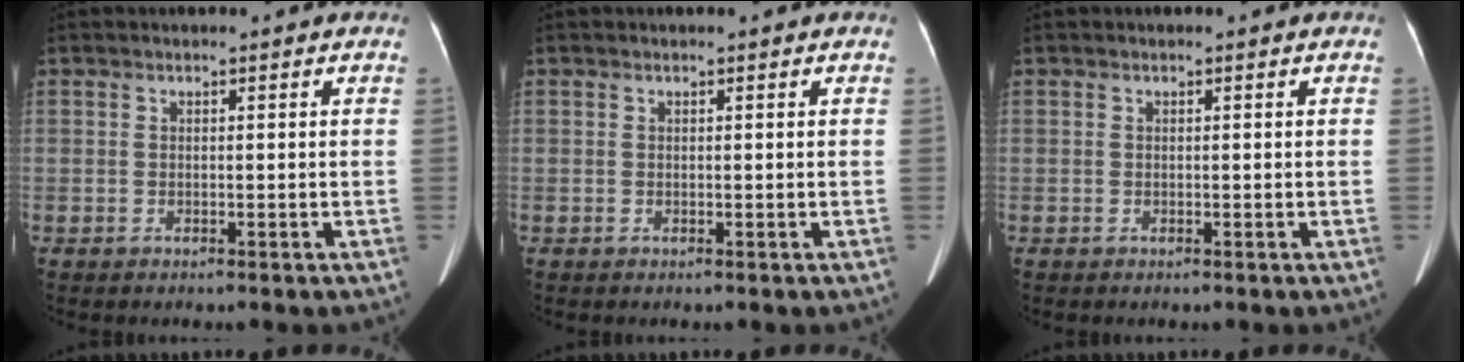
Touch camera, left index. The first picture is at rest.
{"total": 0.0}
{"total": 0.0}